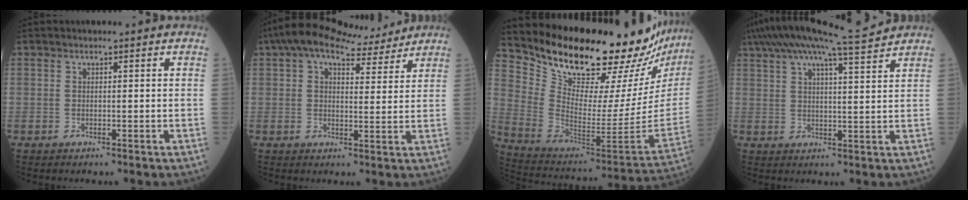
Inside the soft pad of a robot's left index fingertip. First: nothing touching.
{"total": 11.9, "force": [9.9, 3.2, 5.7], "torque": [-0.095, 0.034, 0.142]}
{"total": 28.9, "force": [25.9, 4.5, 12.0], "torque": [-0.210, -0.117, 0.364]}
{"total": 14.2, "force": [12.7, -1.0, 6.4], "torque": [-0.119, -0.004, 0.195]}